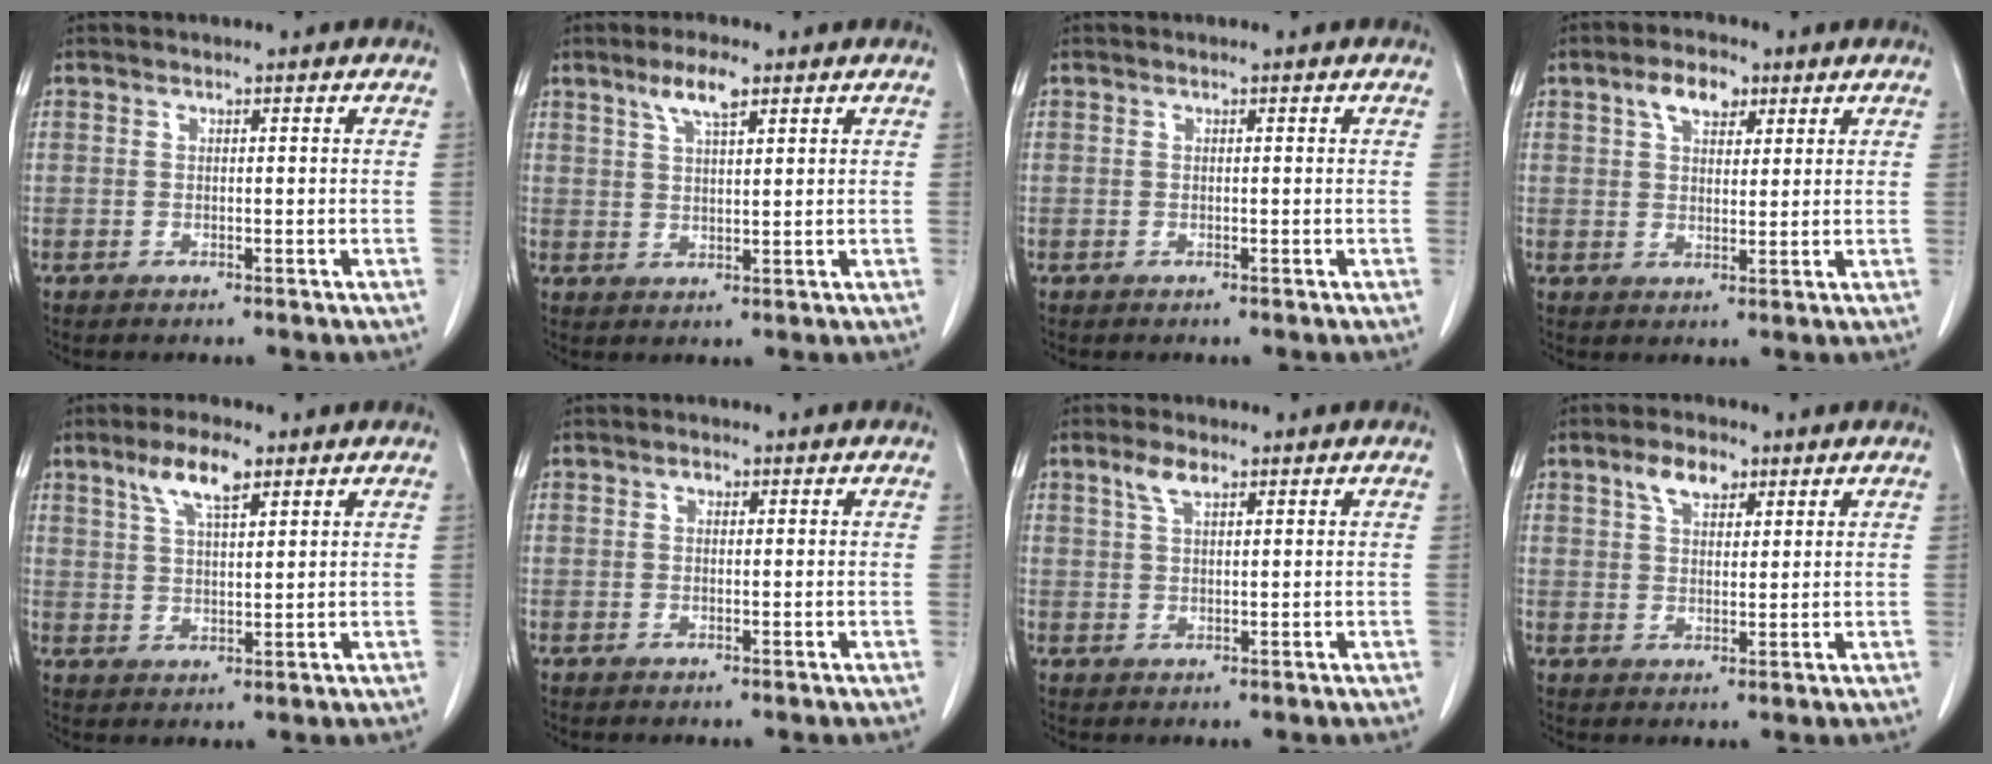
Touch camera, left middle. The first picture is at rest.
{"total": 4.7, "force": [3.0, 0.9, 3.5], "torque": [-0.073, 0.004, 0.056]}
{"total": 0.0}
{"total": 5.3, "force": [2.9, 2.8, 3.4], "torque": [-0.064, 0.015, 0.051]}
{"total": 6.5, "force": [4.0, 1.6, 4.9], "torque": [-0.099, 0.008, 0.075]}
{"total": 0.8, "force": [0.4, 0.5, 0.4], "torque": [-0.007, 0.001, 0.005]}
{"total": 3.0, "force": [1.9, 1.1, 2.0], "torque": [-0.049, 0.008, 0.041]}
{"total": 4.8, "force": [2.8, 2.5, 3.0], "torque": [-0.058, 0.011, 0.052]}